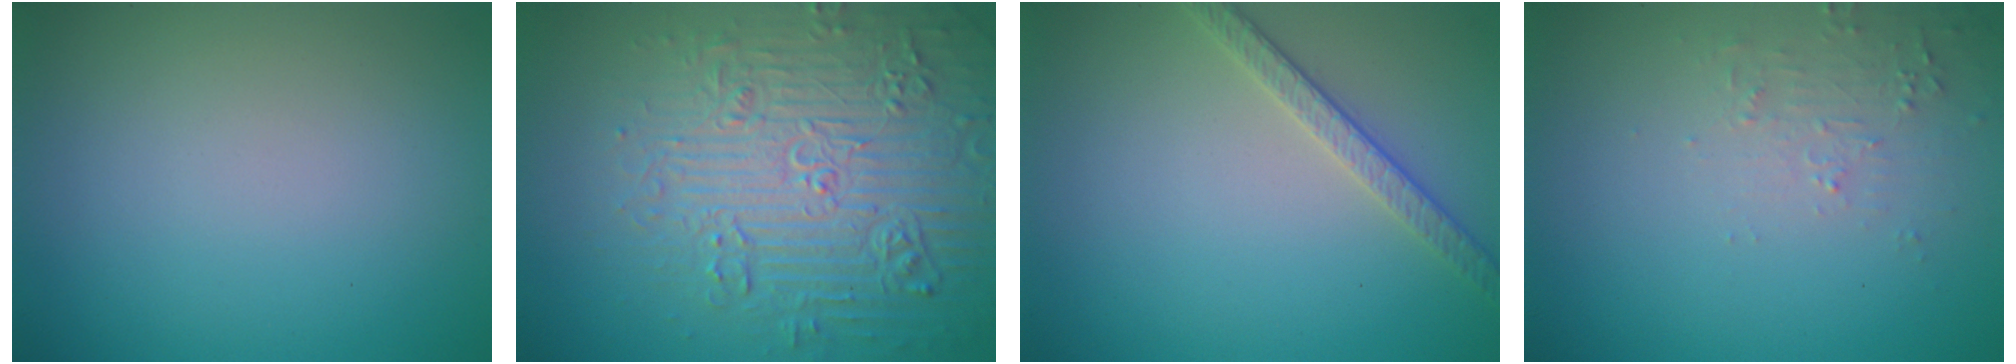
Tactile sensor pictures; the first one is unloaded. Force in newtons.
{"total": 7.9, "press": 7.7, "slide": 1.9}
{"total": 2.6, "press": 2.5, "slide": 0.8}
{"total": 2.1, "press": 2.0, "slide": 0.5}